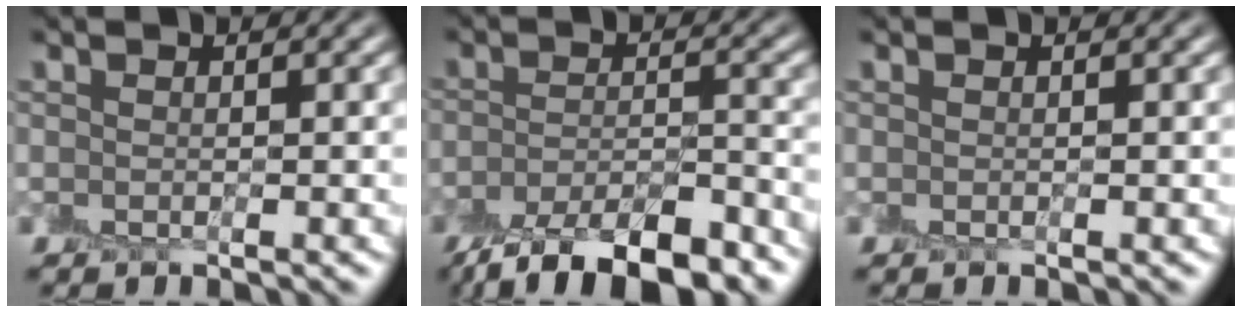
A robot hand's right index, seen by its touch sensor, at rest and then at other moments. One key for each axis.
{"total": 9.4, "fx": -7.2, "fy": 2.9, "fz": 5.3, "tx": -0.084, "ty": -0.015, "tz": -0.119}
{"total": 0.0}